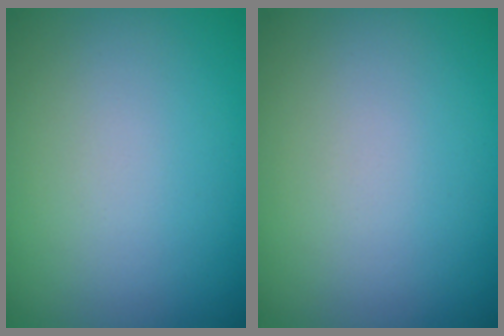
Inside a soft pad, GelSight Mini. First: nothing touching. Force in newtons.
{"total": 0.0}